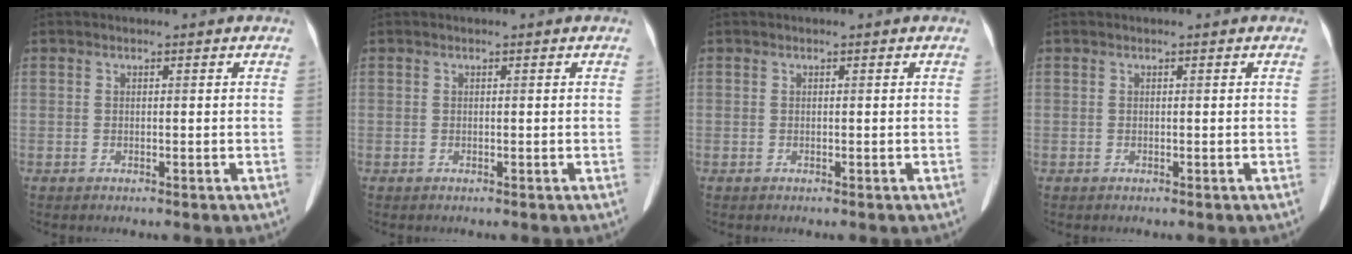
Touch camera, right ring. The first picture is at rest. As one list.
[{"total": 0.0}, {"total": 0.0}, {"total": 0.0}]